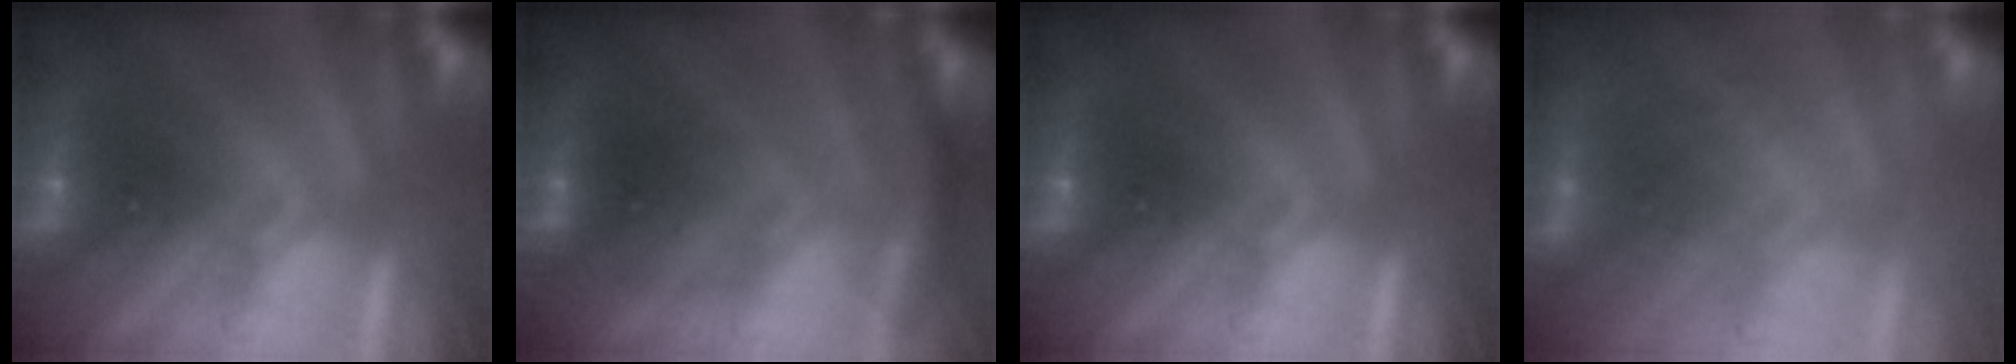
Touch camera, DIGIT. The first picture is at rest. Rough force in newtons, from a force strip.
{"total": 2.8}
{"total": 0.0}
{"total": 3.0}